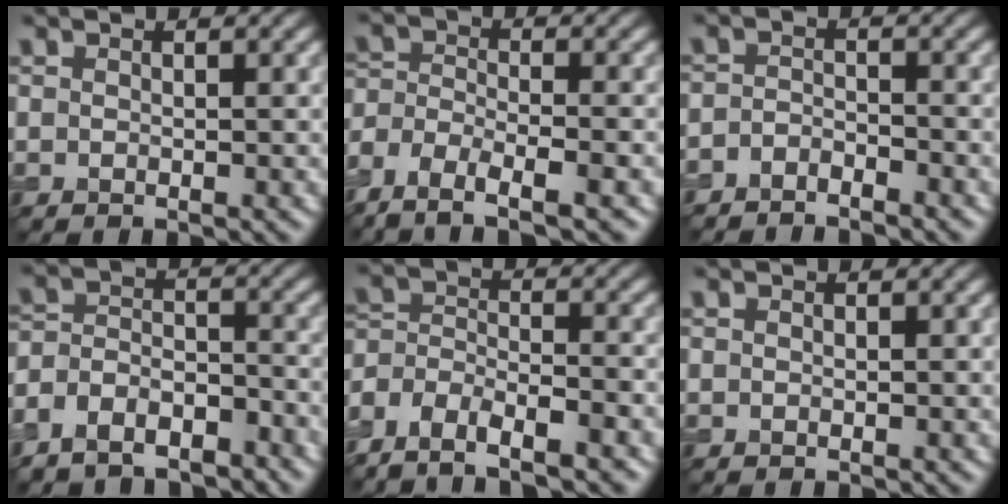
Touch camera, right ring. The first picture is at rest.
{"total": 6.3, "force": [-4.9, 2.2, 3.5], "torque": [-0.061, -0.007, -0.092]}
{"total": 2.2, "force": [-2.2, 0.3, 0.1], "torque": [-0.002, -0.003, -0.048]}
{"total": 5.9, "force": [-5.0, 2.8, 1.6], "torque": [-0.033, -0.008, -0.097]}
{"total": 6.6, "force": [-5.5, 2.6, 2.4], "torque": [-0.030, 0.002, -0.098]}
{"total": 0.0}